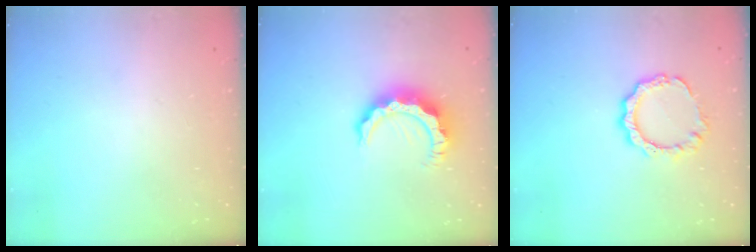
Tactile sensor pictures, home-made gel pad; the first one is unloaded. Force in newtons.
{"total": 9.3, "press": 9.3, "slide": 0.6}
{"total": 8.4, "press": 8.4, "slide": 0.4}